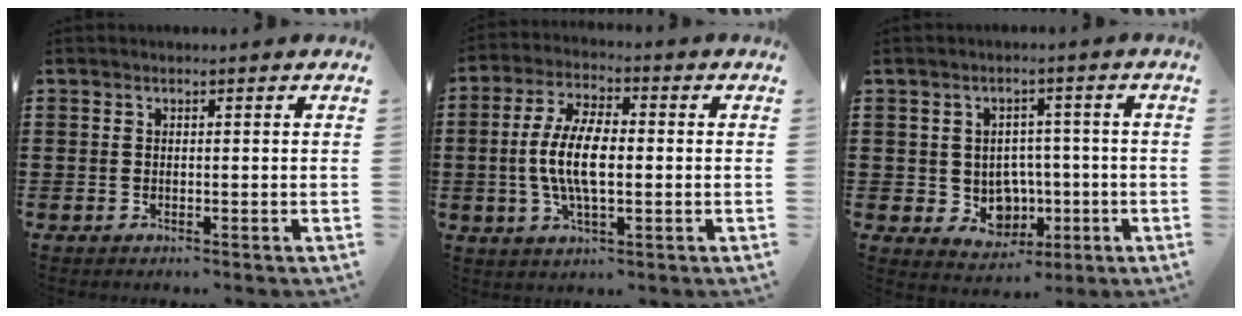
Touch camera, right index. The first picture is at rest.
{"total": 8.8, "force": [-0.7, 3.4, 8.1], "torque": [-0.177, -0.004, -0.020]}
{"total": 5.1, "force": [-0.3, 4.7, 1.8], "torque": [-0.036, -0.002, -0.002]}